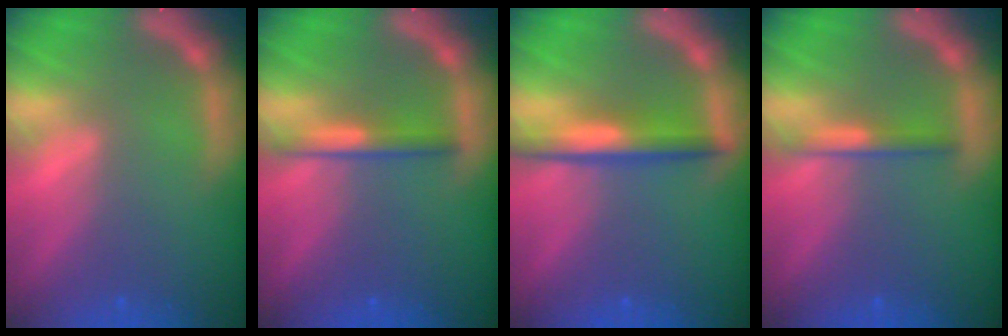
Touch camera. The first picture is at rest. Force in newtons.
{"total": 2.4}
{"total": 4.0}
{"total": 1.9}